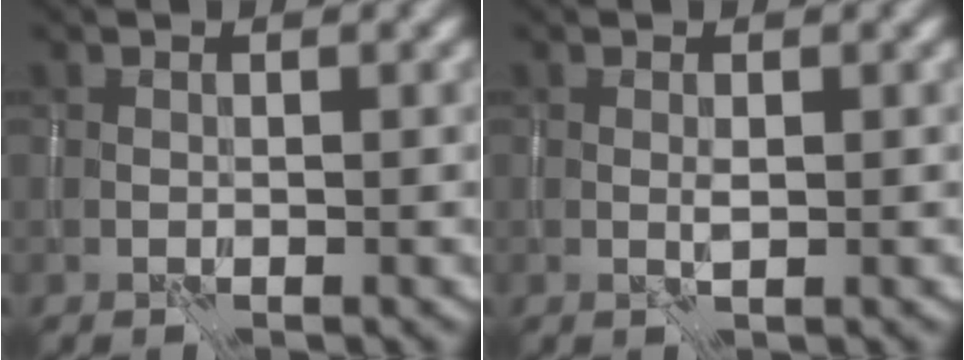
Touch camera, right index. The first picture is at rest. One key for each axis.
{"total": 0.6, "fx": 0.2, "fy": 0.0, "fz": 0.6, "tx": -0.012, "ty": 0.001, "tz": 0.002}